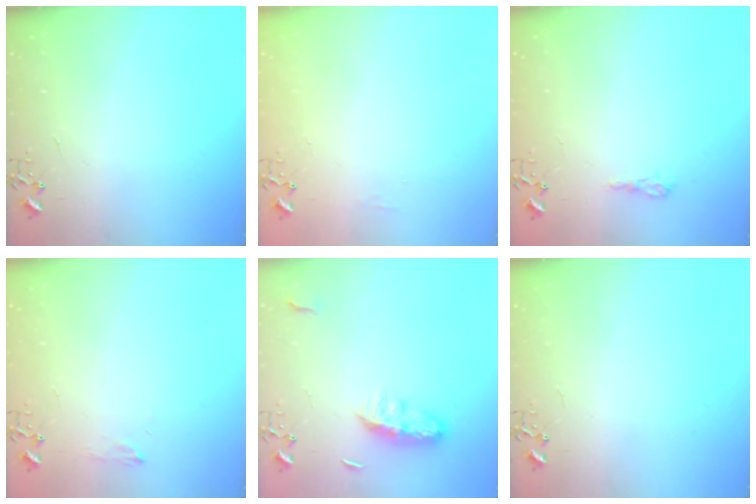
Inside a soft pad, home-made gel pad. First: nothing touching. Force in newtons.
{"total": 4.6, "press": 4.6, "slide": 0.7}
{"total": 6.5, "press": 6.5, "slide": 0.7}
{"total": 6.3, "press": 6.2, "slide": 0.8}
{"total": 8.2, "press": 8.1, "slide": 0.6}
{"total": 0.0}